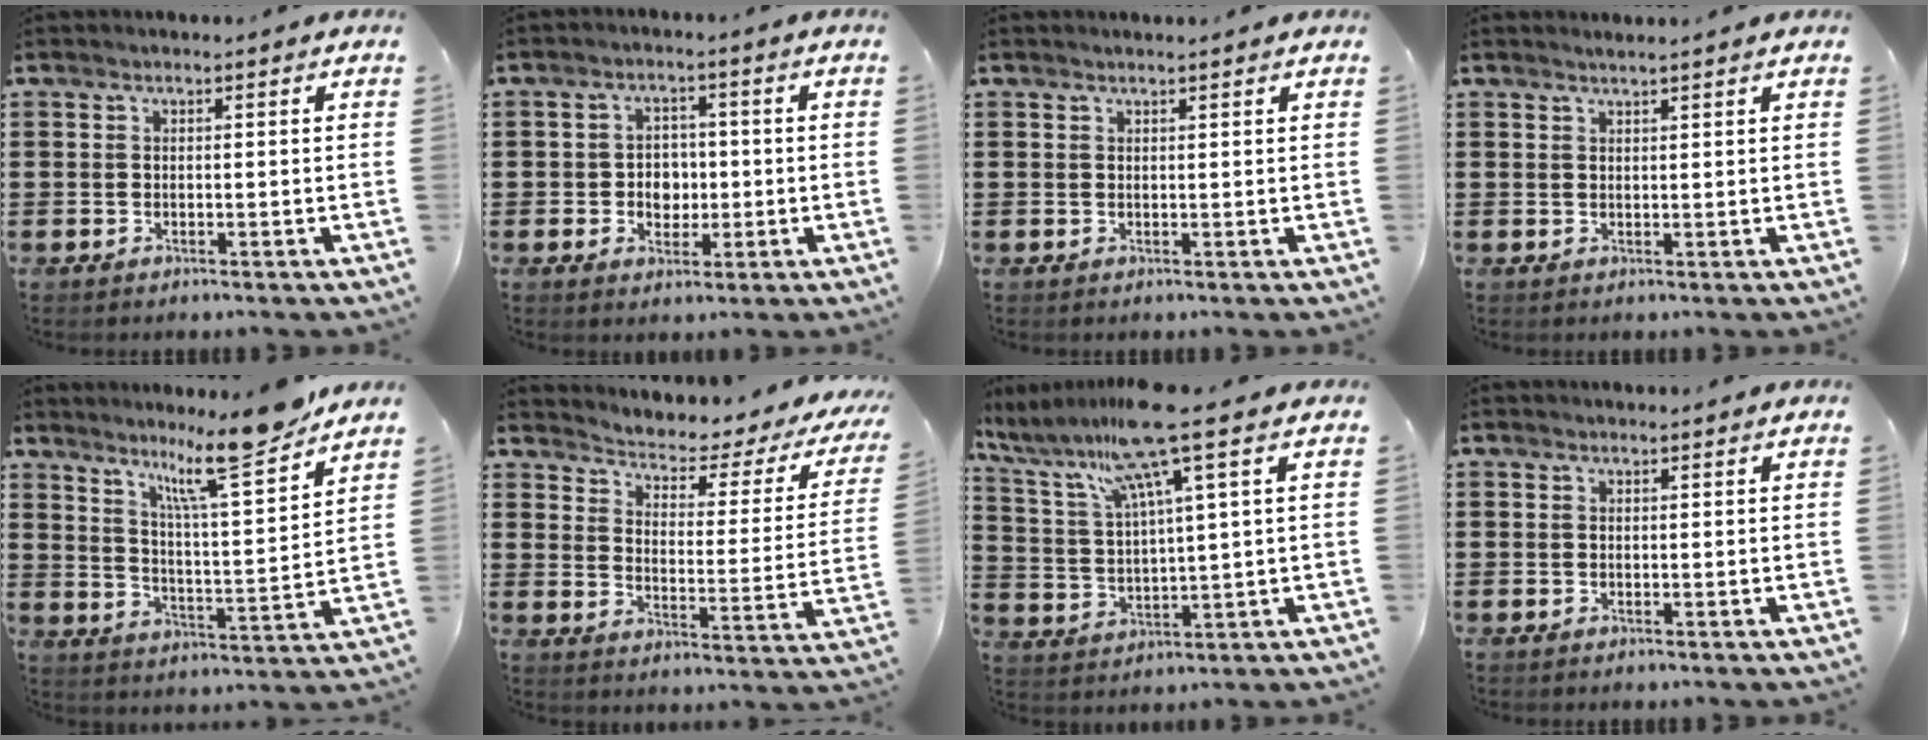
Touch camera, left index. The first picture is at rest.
{"total": 3.9, "force": [-0.5, 3.4, 2.0], "torque": [-0.040, 0.004, -0.014]}
{"total": 0.6, "force": [0.5, 0.0, 0.1], "torque": [-0.003, -0.001, 0.011]}
{"total": 1.1, "force": [1.1, -0.2, 0.2], "torque": [-0.004, 0.001, 0.020]}
{"total": 13.0, "force": [10.7, 1.0, 7.5], "torque": [-0.143, -0.060, 0.176]}
{"total": 2.2, "force": [1.6, 0.8, 1.3], "torque": [-0.042, -0.020, 0.013]}
{"total": 10.7, "force": [6.9, 0.2, 8.2], "torque": [-0.186, -0.031, 0.115]}
{"total": 0.0}